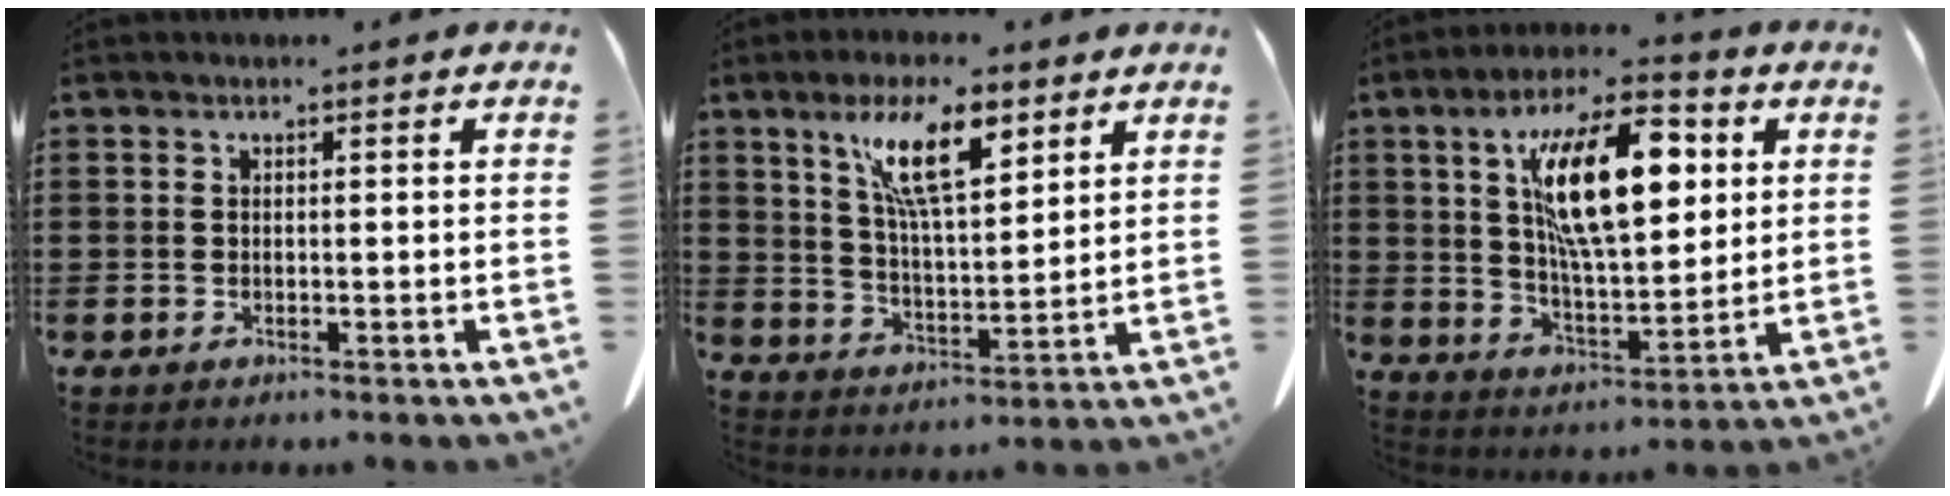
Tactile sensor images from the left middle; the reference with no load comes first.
{"total": 10.8, "force": [6.6, 3.3, 7.9], "torque": [-0.160, -0.009, 0.116]}
{"total": 15.0, "force": [5.5, 5.8, 12.7], "torque": [-0.236, -0.001, 0.093]}